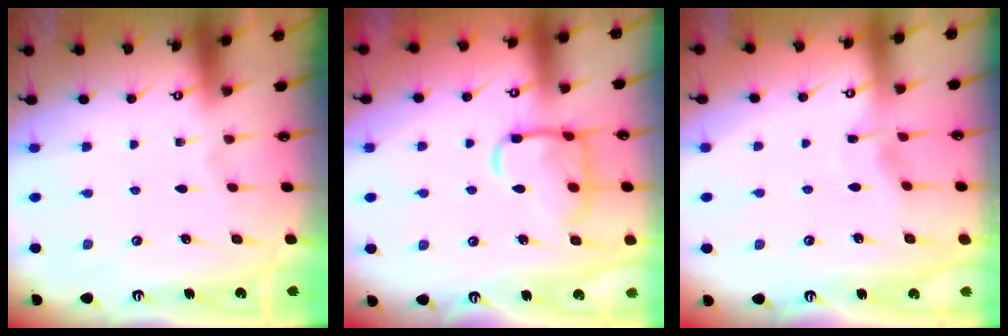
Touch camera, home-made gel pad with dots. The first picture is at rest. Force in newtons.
{"total": 12.9, "press": 12.8, "slide": 1.1}
{"total": 3.0, "press": 2.9, "slide": 0.4}